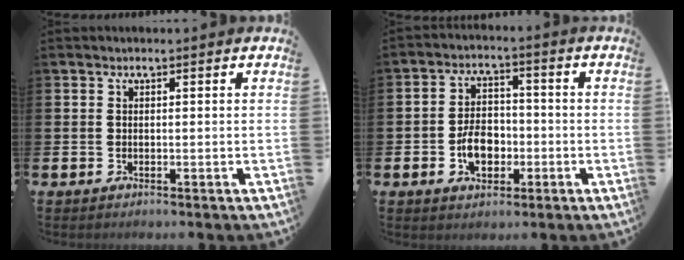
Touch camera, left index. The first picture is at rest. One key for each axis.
{"total": 5.6, "fx": -1.6, "fy": 3.9, "fz": 3.6, "tx": -0.045, "ty": 0.003, "tz": -0.033}